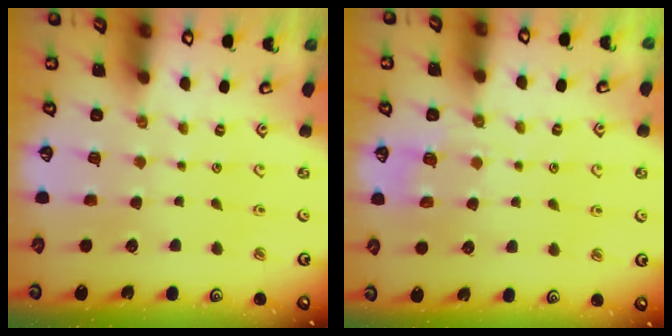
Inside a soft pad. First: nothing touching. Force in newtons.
{"total": 4.7, "press": 4.6, "slide": 1.2}